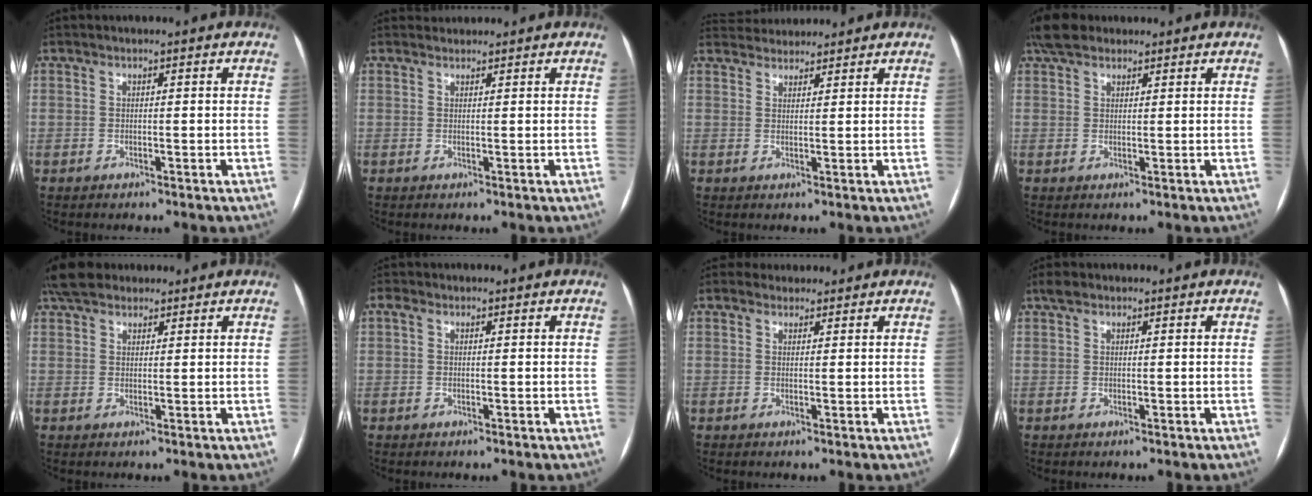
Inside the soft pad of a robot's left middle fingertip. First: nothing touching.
{"total": 1.1, "force": [1.0, 0.2, -0.4], "torque": [-0.004, 0.011, 0.020]}
{"total": 4.9, "force": [4.8, 1.0, 0.4], "torque": [-0.008, 0.032, 0.078]}
{"total": 4.7, "force": [3.7, 2.3, 1.9], "torque": [-0.043, 0.028, 0.071]}
{"total": 6.0, "force": [4.9, 2.7, 2.2], "torque": [-0.041, 0.031, 0.091]}
{"total": 1.0, "force": [0.4, 0.8, 0.6], "torque": [-0.015, 0.014, 0.006]}
{"total": 2.2, "force": [1.9, 1.2, -0.1], "torque": [0.008, 0.018, 0.026]}
{"total": 1.5, "force": [1.1, 0.7, 0.7], "torque": [-0.017, 0.016, 0.020]}